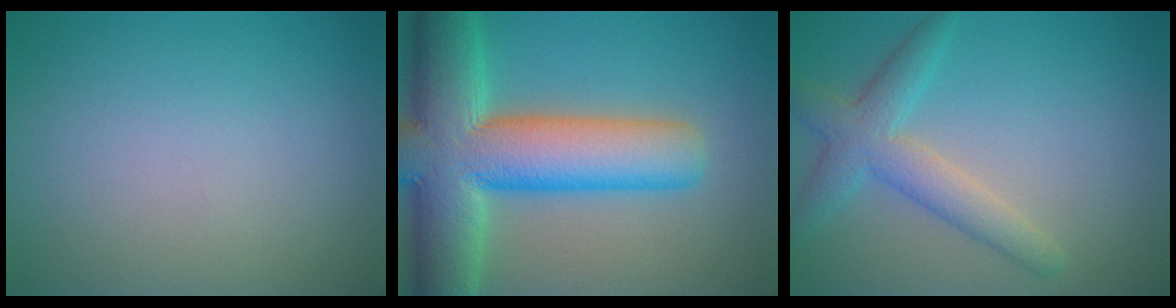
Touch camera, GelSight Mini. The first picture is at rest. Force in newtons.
{"total": 13.4, "press": 13.4, "slide": 0.7}
{"total": 4.1, "press": 4.1, "slide": 0.1}